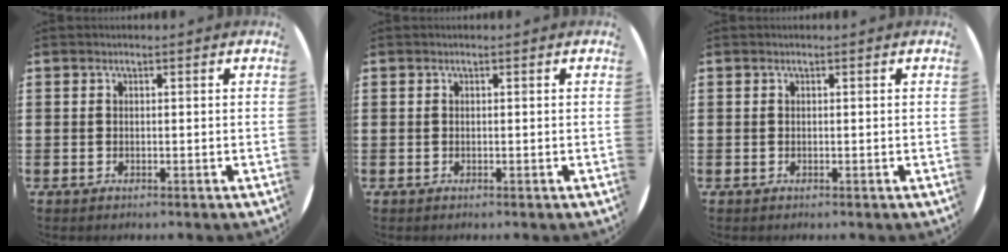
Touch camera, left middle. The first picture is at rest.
{"total": 0.0}
{"total": 0.0}